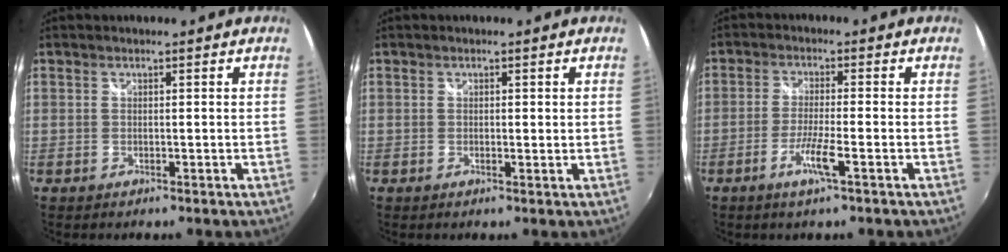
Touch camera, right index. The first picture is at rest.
{"total": 0.7, "force": [0.3, 0.3, 0.6], "torque": [-0.011, -0.002, 0.003]}
{"total": 5.1, "force": [-2.6, -0.2, 4.4], "torque": [-0.091, -0.009, -0.051]}